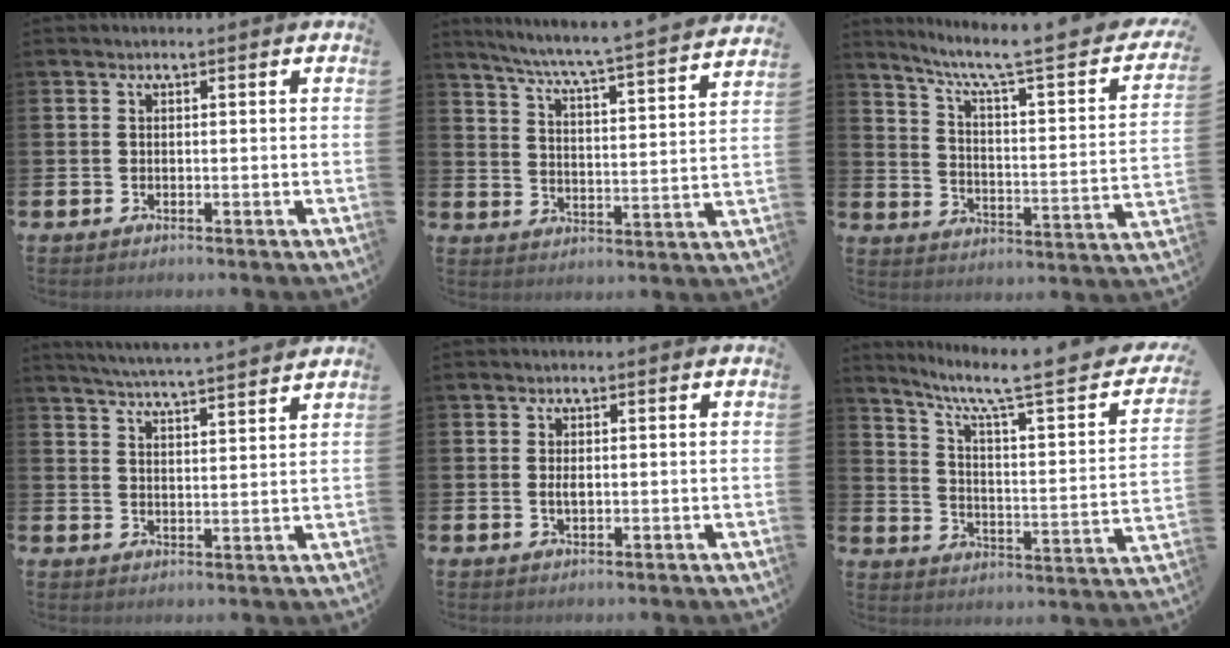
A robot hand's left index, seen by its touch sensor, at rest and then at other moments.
{"total": 6.1, "force": [5.6, -0.4, 2.3], "torque": [-0.072, -0.054, 0.090]}
{"total": 6.3, "force": [4.6, 0.7, 4.3], "torque": [-0.091, -0.043, 0.061]}
{"total": 5.2, "force": [5.0, -0.7, 0.8], "torque": [-0.037, -0.031, 0.090]}
{"total": 1.2, "force": [0.1, 0.6, 1.1], "torque": [-0.019, 0.003, -0.001]}
{"total": 6.8, "force": [4.6, 1.1, 4.8], "torque": [-0.102, -0.040, 0.062]}